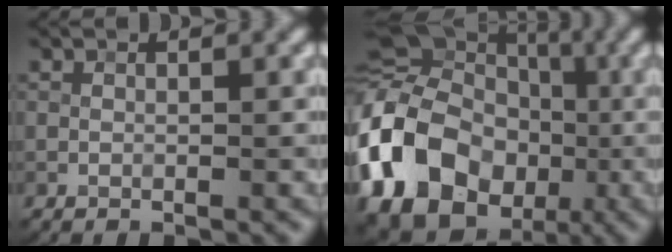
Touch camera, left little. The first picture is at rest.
{"total": 20.4, "force": [-4.9, 17.2, 9.7], "torque": [-0.222, -0.011, -0.123]}